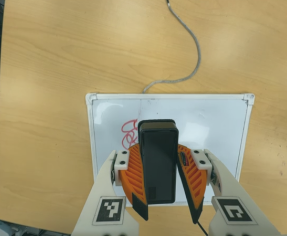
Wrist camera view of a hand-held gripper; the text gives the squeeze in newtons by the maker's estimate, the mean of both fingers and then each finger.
{"total": 9.6, "left": 9.1, "right": 10.2}